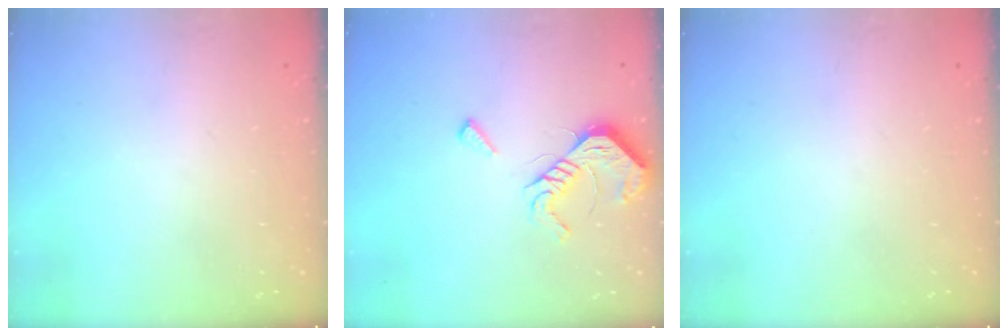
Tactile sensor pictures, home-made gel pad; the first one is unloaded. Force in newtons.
{"total": 10.4, "press": 10.4, "slide": 1.1}
{"total": 0.0}